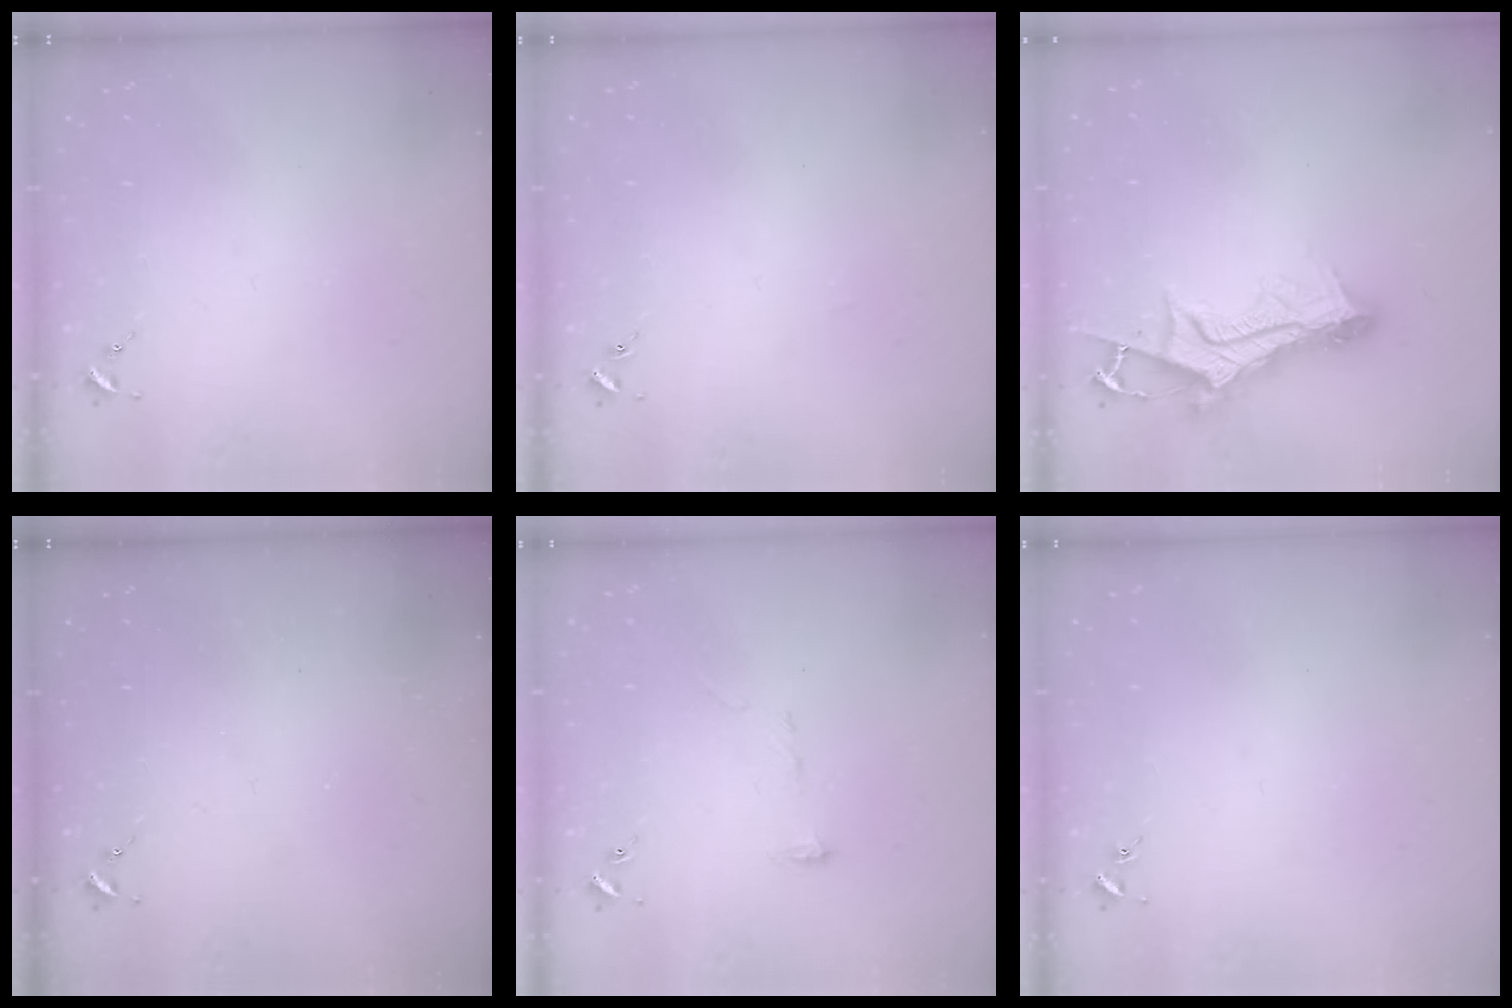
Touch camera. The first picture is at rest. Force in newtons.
{"total": 1.1, "press": 1.1, "slide": 0.2}
{"total": 13.9, "press": 13.8, "slide": 1.2}
{"total": 0.0}
{"total": 6.9, "press": 6.9, "slide": 0.6}
{"total": 0.9, "press": 0.9, "slide": 0.2}